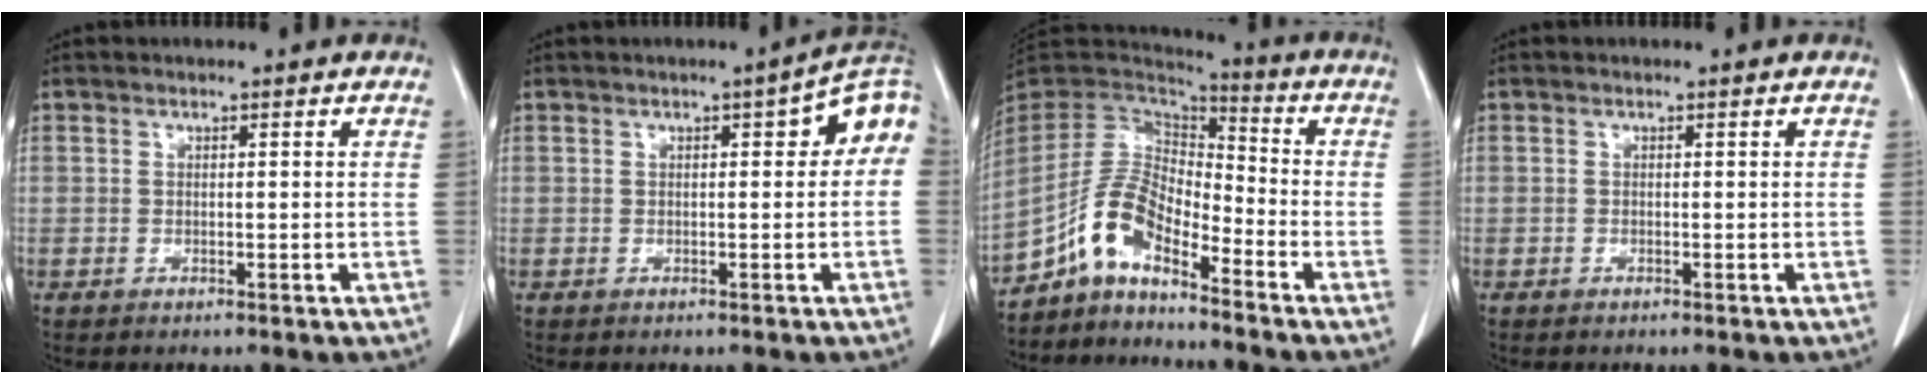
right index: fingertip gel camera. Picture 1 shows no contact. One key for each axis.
{"total": 6.0, "fx": 0.9, "fy": 1.7, "fz": 5.6, "tx": -0.063, "ty": 0.024, "tz": 0.004}
{"total": 8.9, "fx": -6.0, "fy": 3.5, "fz": 5.4, "tx": -0.120, "ty": 0.026, "tz": -0.122}
{"total": 0.0}